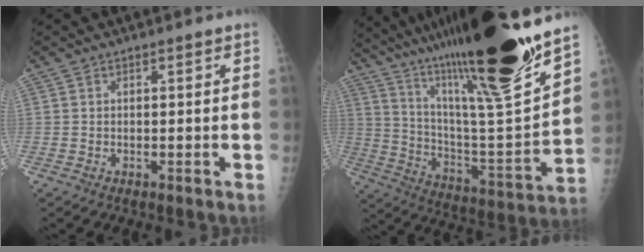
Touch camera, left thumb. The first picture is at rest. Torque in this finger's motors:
{"motor_torque": [3.52, 1.49, 1.78, -0.99, 0.53]}